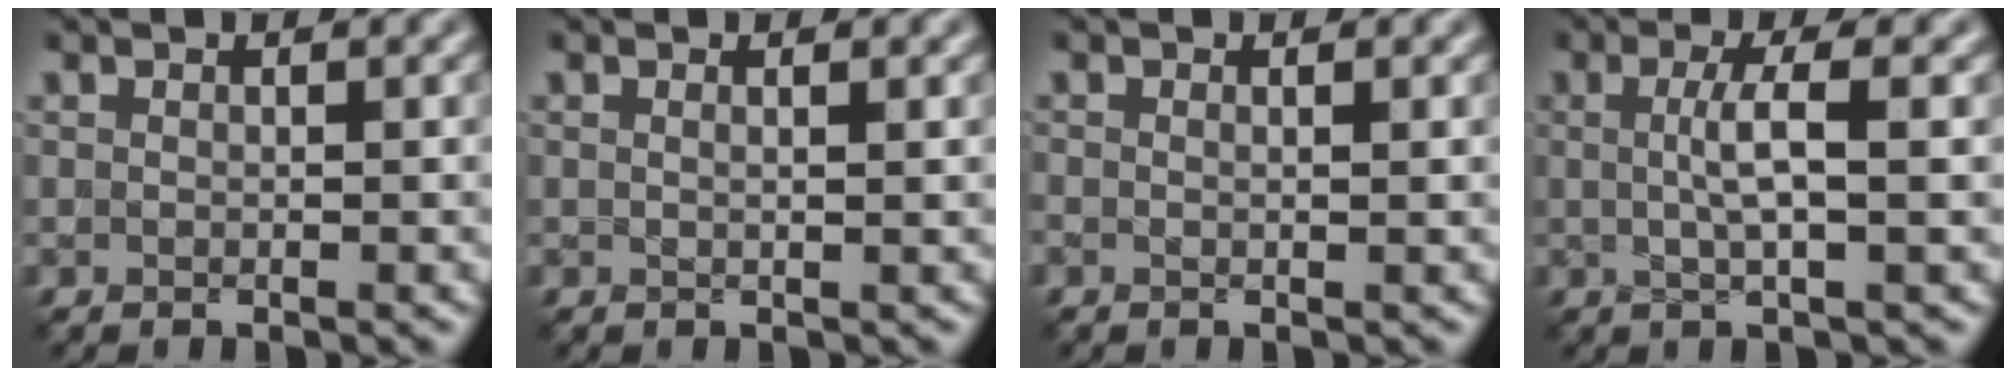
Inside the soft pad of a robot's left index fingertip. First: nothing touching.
{"total": 0.7, "force": [0.3, 0.1, 0.6], "torque": [-0.004, 0.000, 0.000]}
{"total": 0.6, "force": [0.2, 0.0, 0.6], "torque": [-0.008, -0.002, 0.000]}
{"total": 3.0, "force": [0.1, 0.3, 3.0], "torque": [-0.057, 0.003, 0.002]}